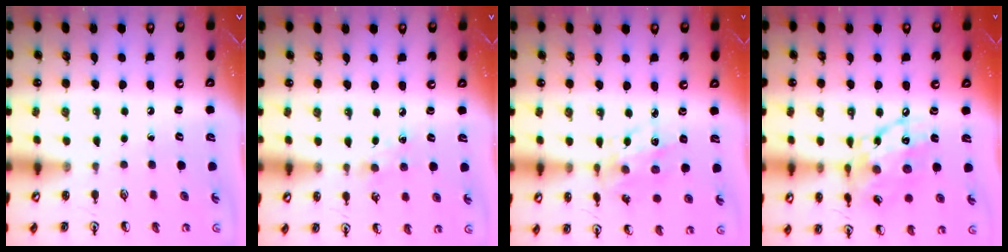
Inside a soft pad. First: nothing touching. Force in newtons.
{"total": 5.9, "press": 5.8, "slide": 0.6}
{"total": 6.3, "press": 6.2, "slide": 1.5}
{"total": 15.1, "press": 15.0, "slide": 0.7}